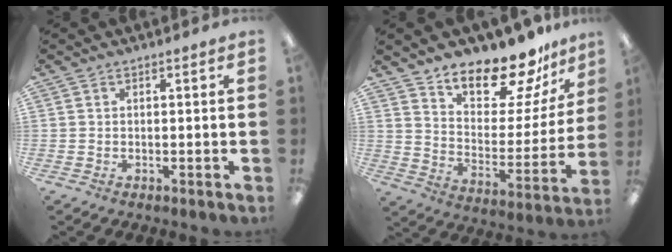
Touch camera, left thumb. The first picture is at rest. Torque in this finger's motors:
{"motor_torque": [0.33, 0.38, 1.10, -1.67, 0.22]}